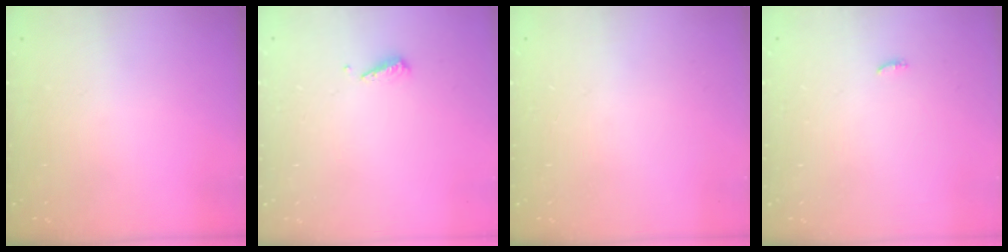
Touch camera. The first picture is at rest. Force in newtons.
{"total": 2.9, "press": 2.9, "slide": 0.4}
{"total": 0.0}
{"total": 5.6, "press": 3.4, "slide": 4.4}